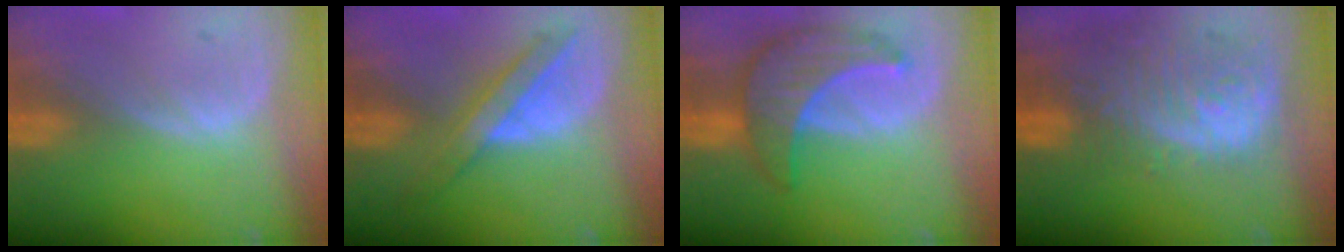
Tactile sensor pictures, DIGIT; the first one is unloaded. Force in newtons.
{"total": 6.0, "press": 5.8, "slide": 1.3}
{"total": 7.7, "press": 7.7, "slide": 0.4}
{"total": 12.3, "press": 10.8, "slide": 5.9}